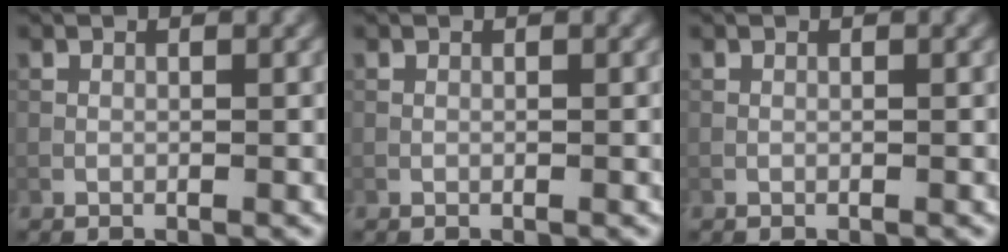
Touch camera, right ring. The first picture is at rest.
{"total": 0.0}
{"total": 0.0}